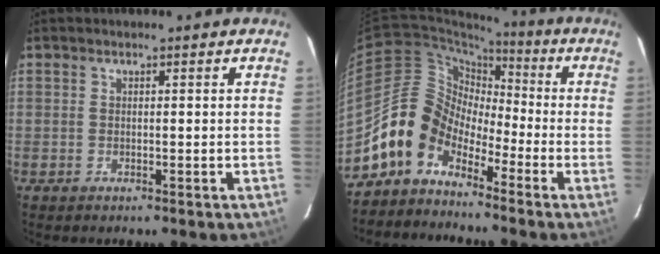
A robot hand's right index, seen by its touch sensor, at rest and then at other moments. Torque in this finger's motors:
{"motor_torque": [0.49, -0.48, 0.08, -0.06]}